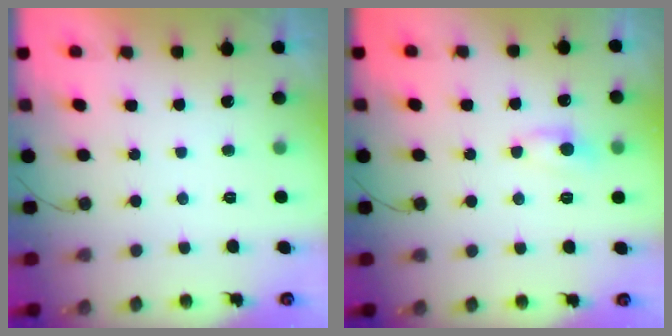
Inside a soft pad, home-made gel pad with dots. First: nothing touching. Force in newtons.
{"total": 5.2, "press": 5.2, "slide": 0.8}